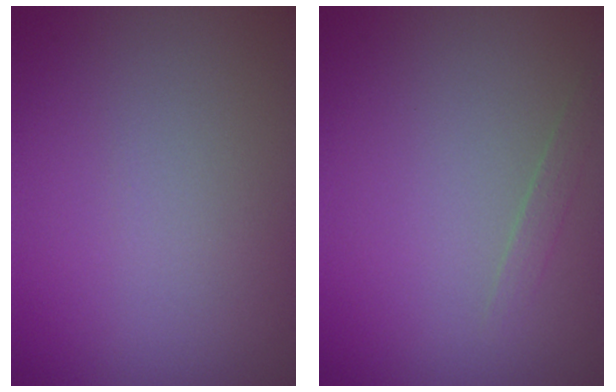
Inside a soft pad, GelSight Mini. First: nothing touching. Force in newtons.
{"total": 0.8, "press": 0.8, "slide": 0.0}